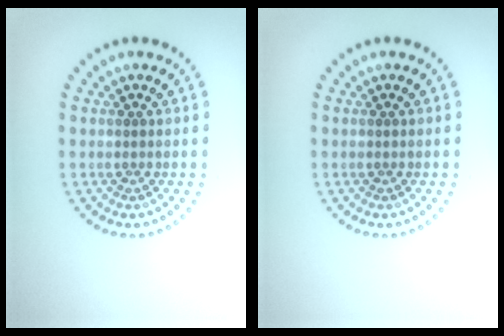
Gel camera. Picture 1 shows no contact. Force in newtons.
{"total": 0.0}